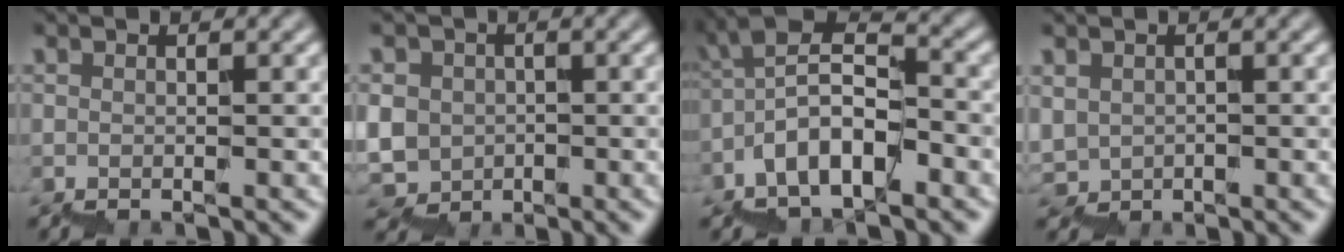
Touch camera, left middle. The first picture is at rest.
{"total": 3.7, "force": [0.6, 3.6, -0.1], "torque": [-0.005, 0.002, 0.001]}
{"total": 6.4, "force": [-2.4, 2.9, 5.1], "torque": [-0.092, 0.024, -0.043]}
{"total": 1.4, "force": [0.8, 0.4, -1.1], "torque": [0.013, -0.002, 0.018]}